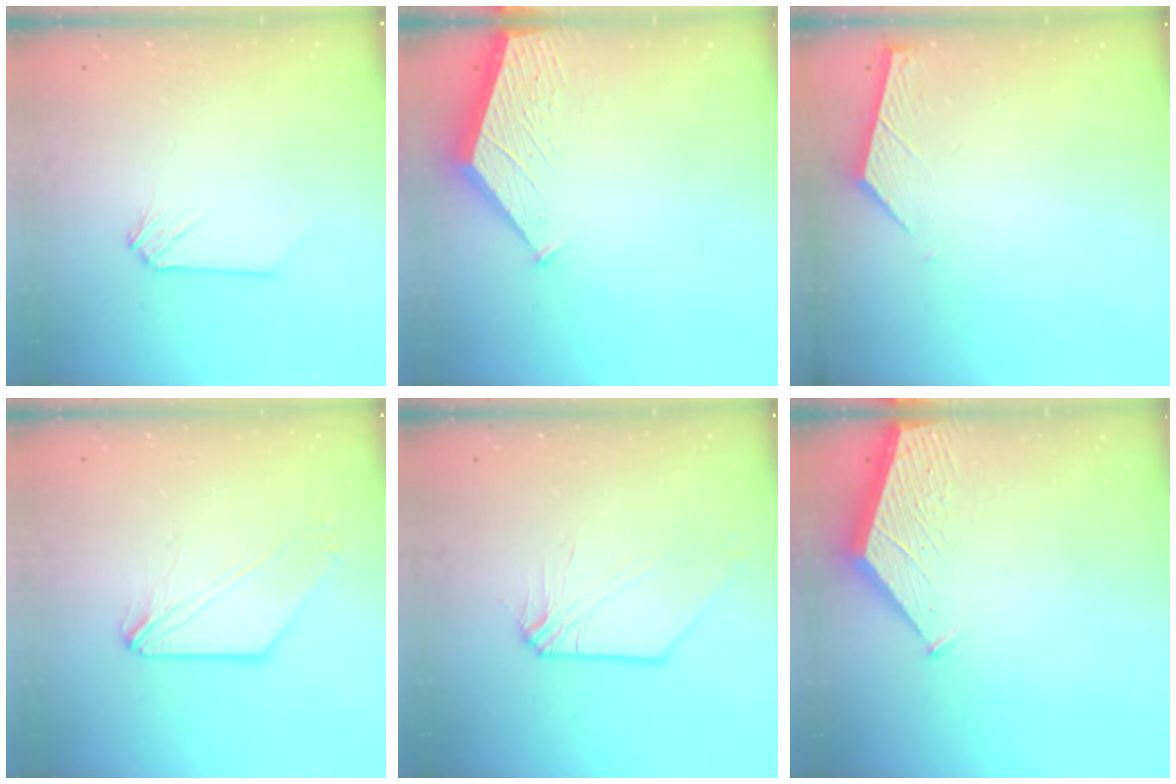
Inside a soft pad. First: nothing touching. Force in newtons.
{"total": 1.4, "press": 1.4, "slide": 0.3}
{"total": 2.4, "press": 2.4, "slide": 0.3}
{"total": 1.3, "press": 1.3, "slide": 0.3}
{"total": 1.7, "press": 1.6, "slide": 0.3}
{"total": 1.5, "press": 1.4, "slide": 0.2}